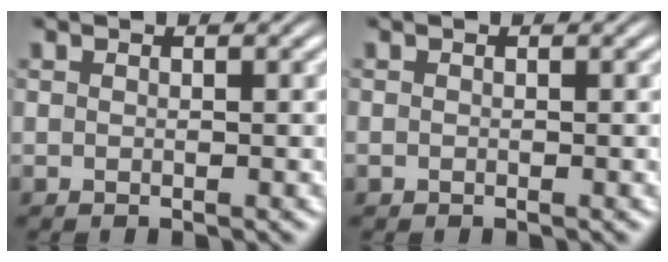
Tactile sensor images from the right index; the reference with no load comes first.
{"total": 0.5, "force": [-0.3, 0.5, 0.1], "torque": [-0.004, -0.007, -0.002]}